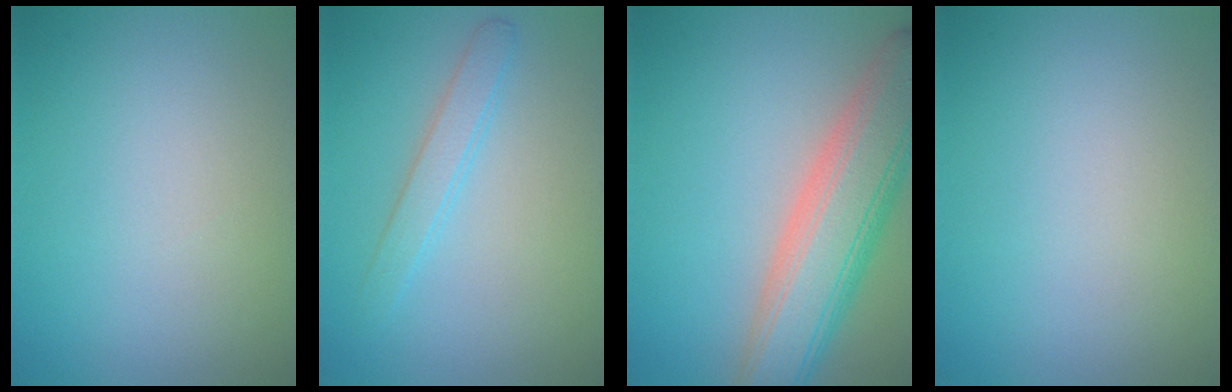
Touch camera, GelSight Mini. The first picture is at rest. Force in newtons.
{"total": 2.0, "press": 2.0, "slide": 0.0}
{"total": 8.7, "press": 8.7, "slide": 0.5}
{"total": 0.0}